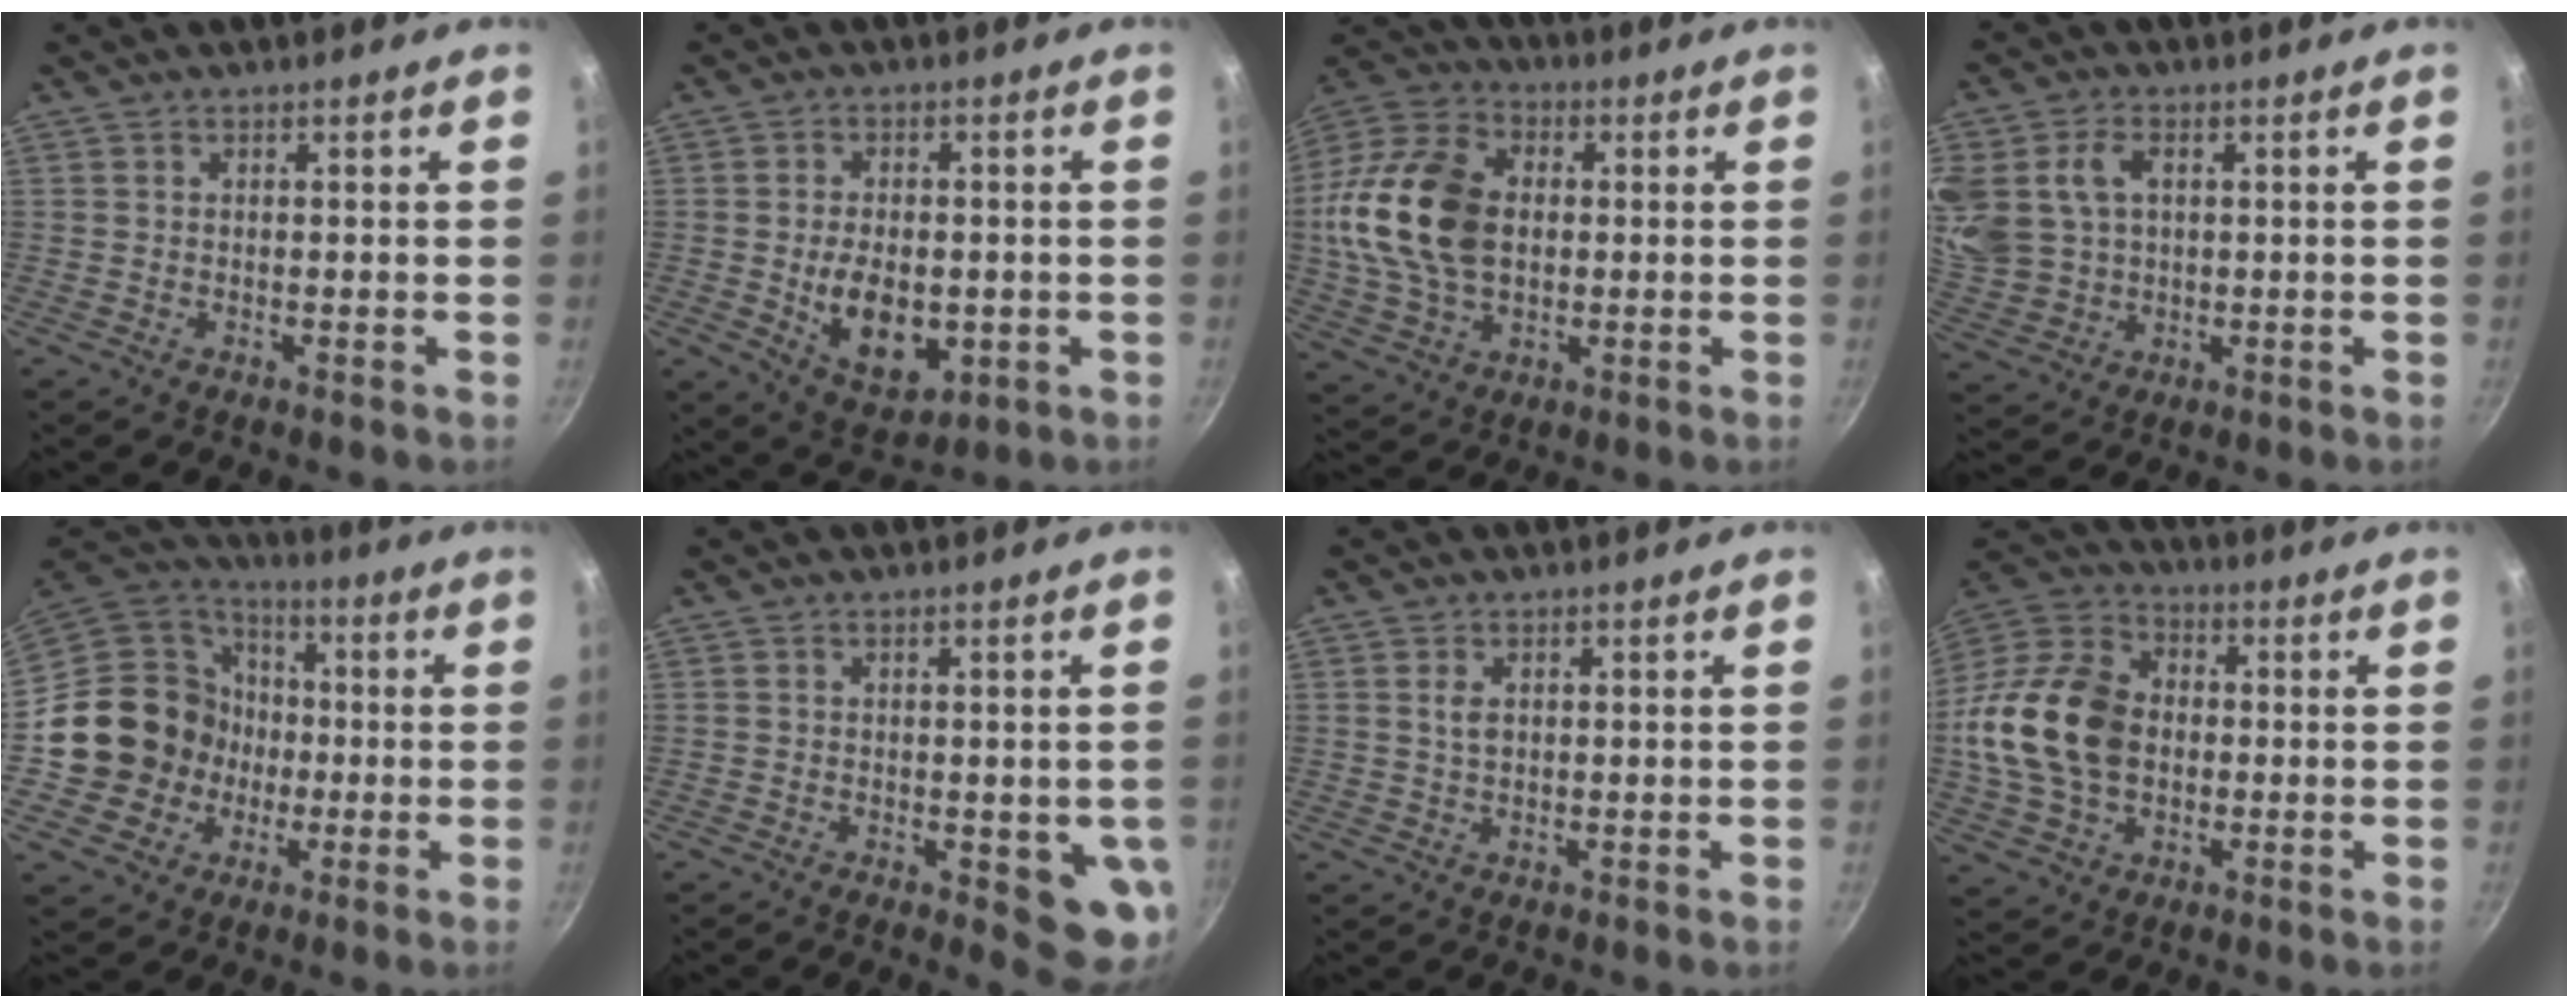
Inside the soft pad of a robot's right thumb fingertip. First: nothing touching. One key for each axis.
{"total": 11.2, "fx": -1.6, "fy": 7.1, "fz": 8.5, "tx": -0.114, "ty": -0.007, "tz": -0.011}
{"total": 20.0, "fx": 1.0, "fy": 13.6, "fz": 14.6, "tx": -0.272, "ty": 0.022, "tz": 0.014}
{"total": 17.3, "fx": 4.3, "fy": 13.3, "fz": 10.1, "tx": -0.239, "ty": 0.020, "tz": 0.095}
{"total": 17.4, "fx": -2.0, "fy": 16.3, "fz": 5.6, "tx": -0.063, "ty": 0.039, "tz": -0.029}
{"total": 7.6, "fx": -1.4, "fy": 3.1, "fz": 6.8, "tx": -0.056, "ty": -0.008, "tz": -0.013}
{"total": 2.2, "fx": 0.6, "fy": 1.3, "fz": 1.6, "tx": -0.027, "ty": -0.003, "tz": 0.012}
{"total": 19.3, "fx": -0.4, "fy": 14.0, "fz": 13.3, "tx": -0.242, "ty": 0.029, "tz": -0.012}